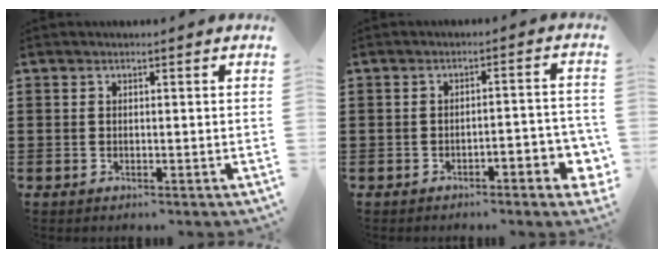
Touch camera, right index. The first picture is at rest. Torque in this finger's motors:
{"motor_torque": [0.03, -0.02, 0.22, 0.06]}